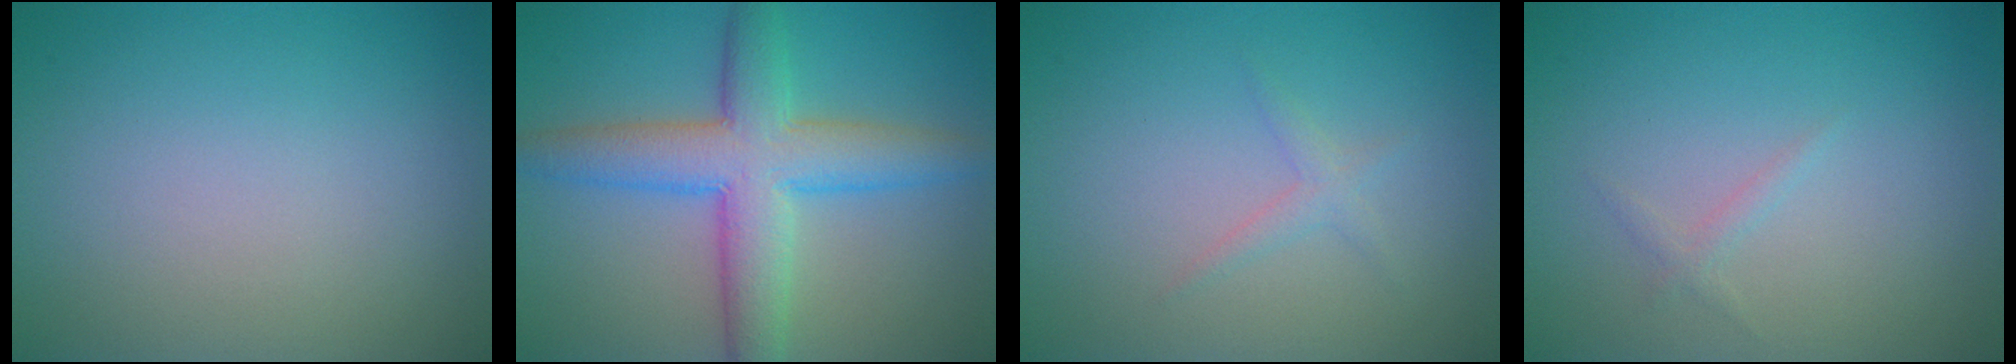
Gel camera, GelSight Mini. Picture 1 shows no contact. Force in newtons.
{"total": 7.2, "press": 7.2, "slide": 0.1}
{"total": 1.1, "press": 1.1, "slide": 0.0}
{"total": 0.7, "press": 0.7, "slide": 0.1}